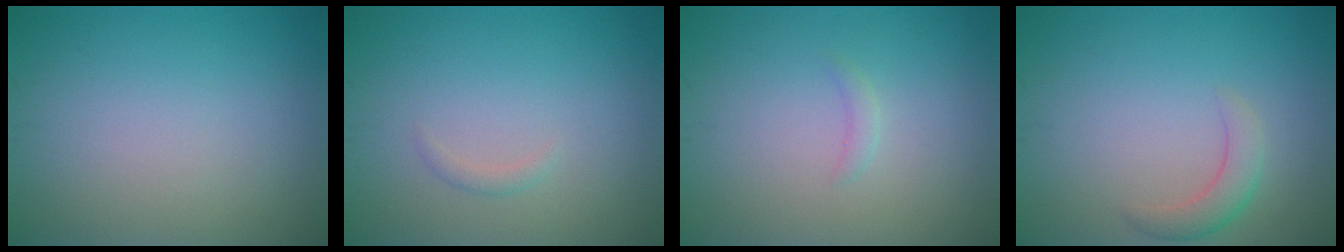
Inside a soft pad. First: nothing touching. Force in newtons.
{"total": 0.7, "press": 0.7, "slide": 0.0}
{"total": 0.7, "press": 0.7, "slide": 0.1}
{"total": 2.2, "press": 2.1, "slide": 0.2}